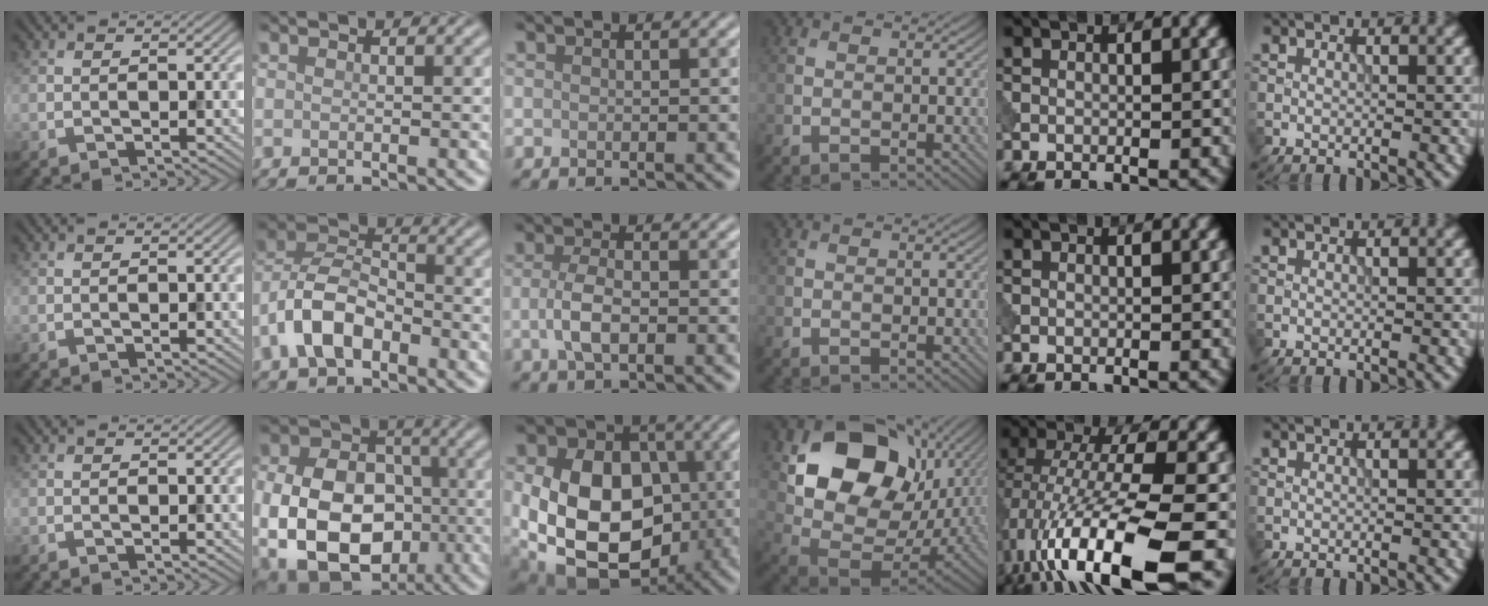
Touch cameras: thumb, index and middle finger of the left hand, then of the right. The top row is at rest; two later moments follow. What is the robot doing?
{"motion": "extract", "object": "peg toy"}